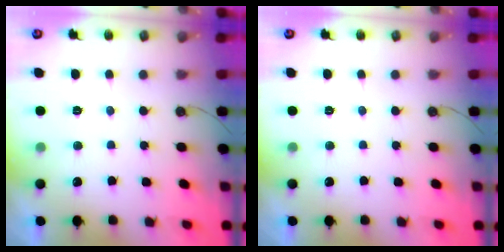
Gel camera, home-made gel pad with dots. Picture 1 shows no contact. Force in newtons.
{"total": 0.0}